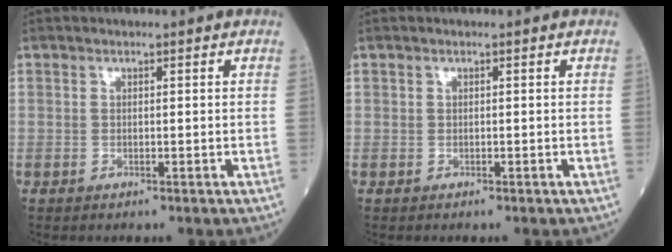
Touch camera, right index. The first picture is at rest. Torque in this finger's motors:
{"motor_torque": [-0.01, -0.13, -0.09, -0.01]}